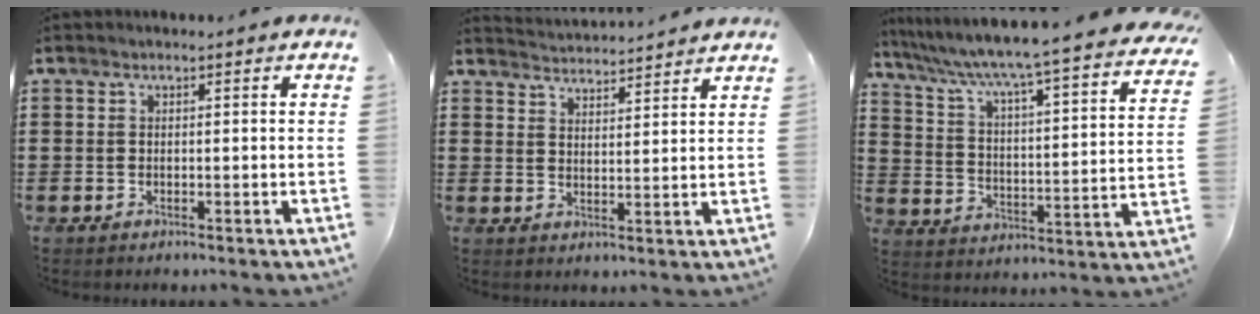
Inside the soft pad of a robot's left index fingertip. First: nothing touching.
{"total": 3.4, "force": [3.3, -0.6, -0.4], "torque": [-0.003, -0.019, 0.058]}
{"total": 4.4, "force": [3.7, -0.8, 2.3], "torque": [-0.065, -0.051, 0.048]}